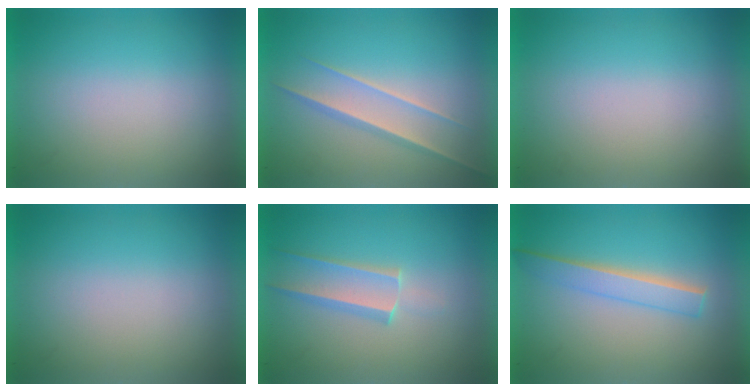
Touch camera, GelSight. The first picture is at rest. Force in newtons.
{"total": 1.5}
{"total": 0.0}
{"total": 0.0}
{"total": 2.0}
{"total": 2.2}